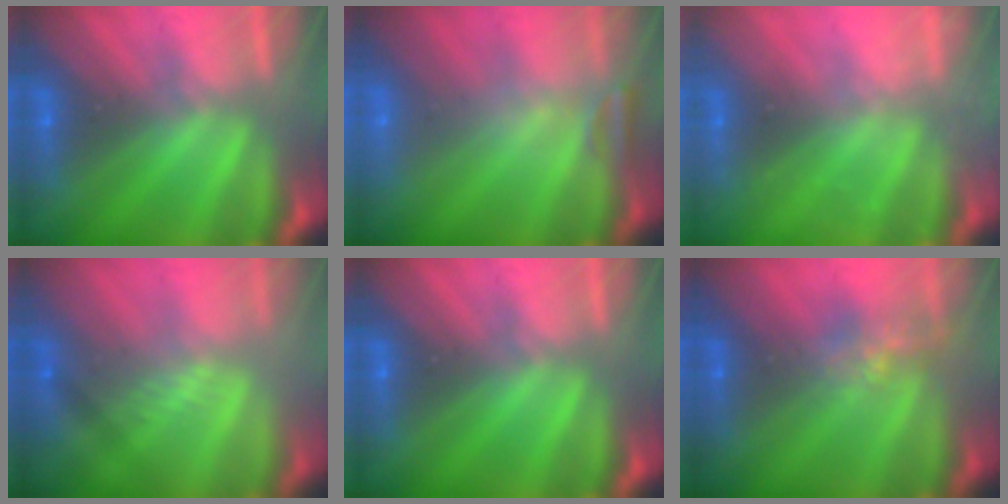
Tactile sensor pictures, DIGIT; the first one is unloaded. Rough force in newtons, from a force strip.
{"total": 2.4}
{"total": 2.2}
{"total": 2.3}
{"total": 0.0}
{"total": 4.8}